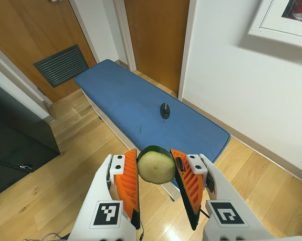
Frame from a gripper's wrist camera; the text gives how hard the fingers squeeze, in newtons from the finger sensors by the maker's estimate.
{"total": 9.0, "left": 8.2, "right": 9.8}